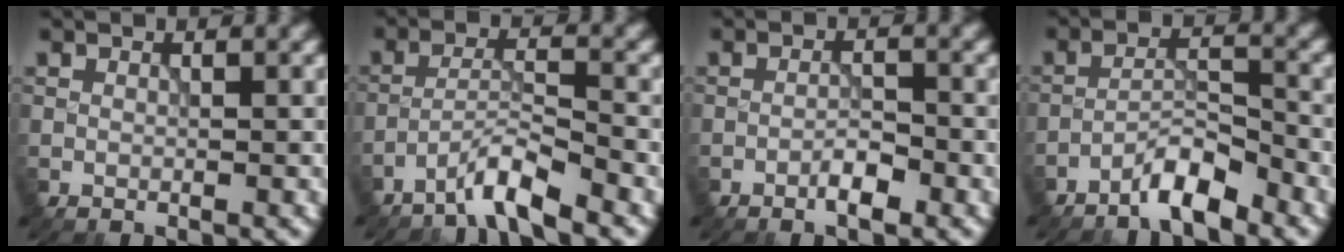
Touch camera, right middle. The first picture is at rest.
{"total": 3.4, "force": [-2.8, 0.0, 1.9], "torque": [-0.034, 0.010, -0.064]}
{"total": 2.1, "force": [-1.3, 0.5, 1.6], "torque": [-0.027, 0.004, -0.024]}
{"total": 3.6, "force": [-3.0, 0.5, 2.0], "torque": [-0.034, 0.012, -0.060]}